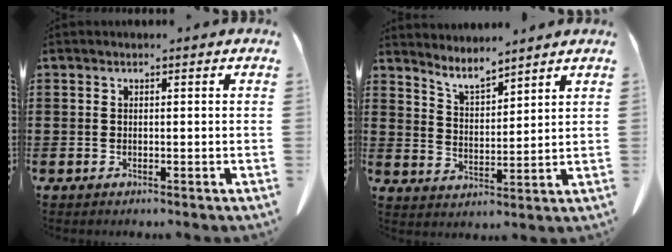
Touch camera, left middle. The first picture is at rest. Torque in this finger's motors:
{"motor_torque": [0.76, 0.28, -0.01, 0.00]}